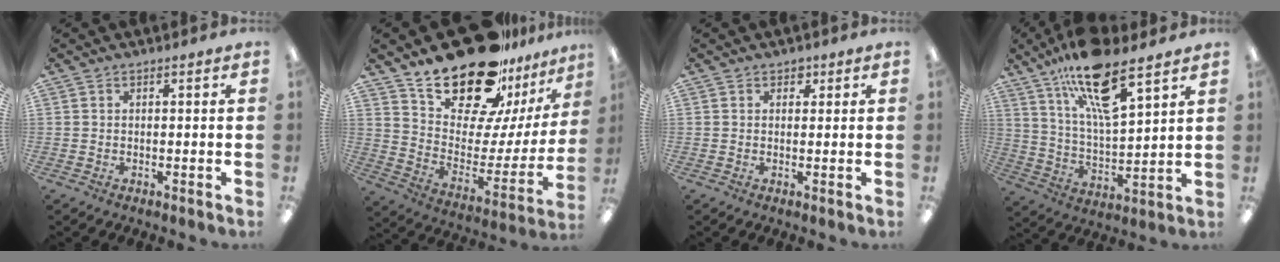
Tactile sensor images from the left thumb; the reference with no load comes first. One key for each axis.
{"total": 25.2, "fx": 19.9, "fy": 10.5, "fz": 11.4, "tx": -0.186, "ty": -0.136, "tz": 0.353}
{"total": 1.5, "fx": 0.8, "fy": 1.2, "fz": 0.4, "tx": -0.001, "ty": -0.001, "tz": 0.012}
{"total": 17.3, "fx": 11.5, "fy": 4.9, "fz": 11.9, "tx": -0.204, "ty": -0.059, "tz": 0.192}